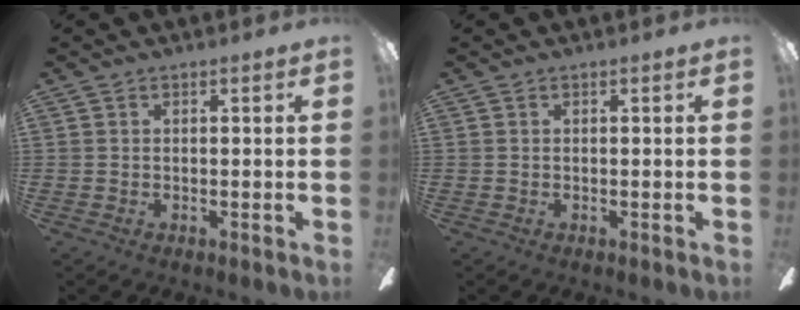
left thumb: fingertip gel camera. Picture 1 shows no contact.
{"total": 0.0}